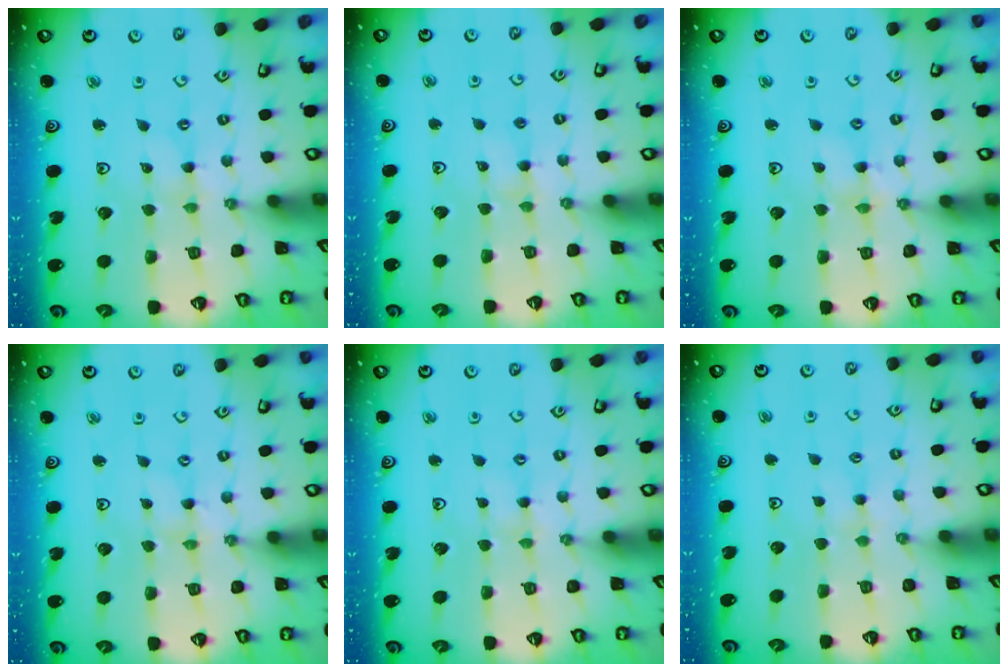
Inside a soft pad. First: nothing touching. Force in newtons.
{"total": 2.4, "press": 2.4, "slide": 0.3}
{"total": 4.5, "press": 4.4, "slide": 0.4}
{"total": 1.1, "press": 1.0, "slide": 0.1}
{"total": 2.3, "press": 2.3, "slide": 0.4}
{"total": 2.1, "press": 2.0, "slide": 0.4}